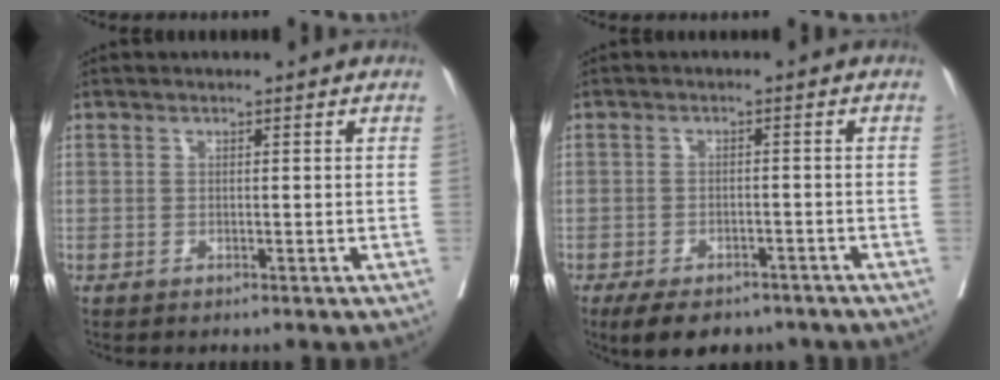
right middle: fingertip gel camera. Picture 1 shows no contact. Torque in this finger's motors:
{"motor_torque": [0.79, -0.50, 0.10, 0.03]}